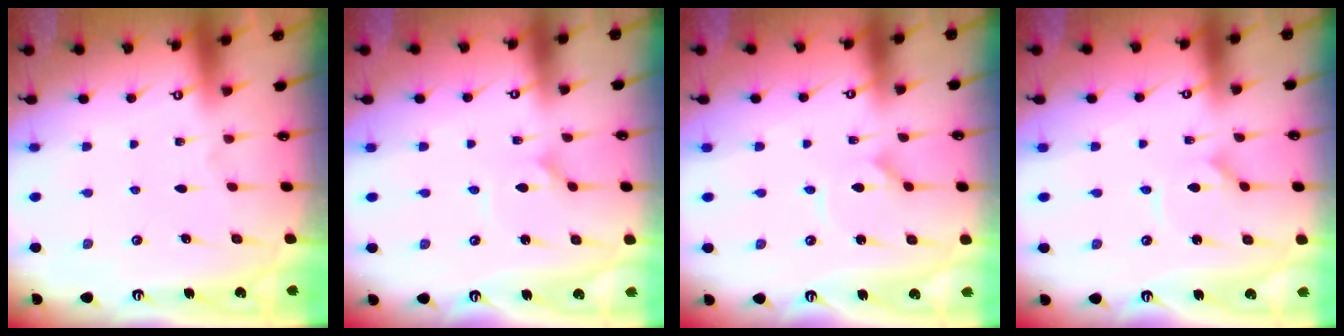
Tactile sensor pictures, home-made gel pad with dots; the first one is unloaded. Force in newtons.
{"total": 1.0, "press": 1.0, "slide": 0.0}
{"total": 1.5, "press": 1.5, "slide": 0.0}
{"total": 1.5, "press": 1.5, "slide": 0.0}